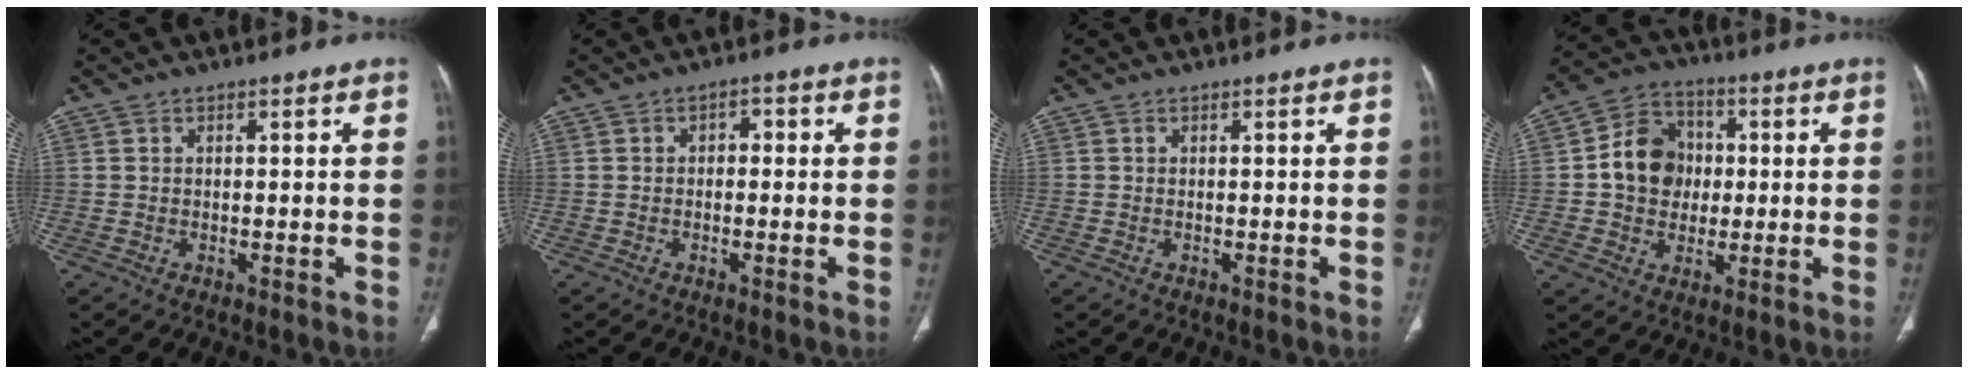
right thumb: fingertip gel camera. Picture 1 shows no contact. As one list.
[{"total": 1.9, "force": [0.0, 1.4, 1.4], "torque": [-0.005, 0.007, -0.008]}, {"total": 0.0}, {"total": 11.1, "force": [0.4, 9.4, 5.8], "torque": [-0.067, 0.017, 0.000]}]